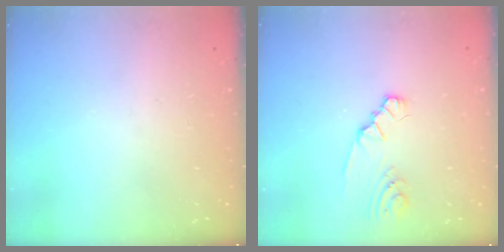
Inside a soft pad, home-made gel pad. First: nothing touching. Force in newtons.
{"total": 2.5, "press": 2.5, "slide": 0.3}